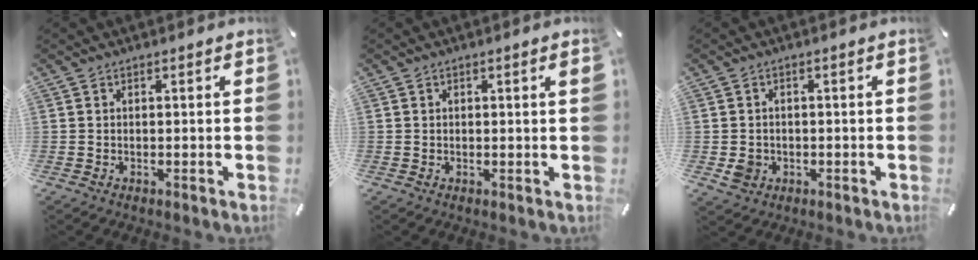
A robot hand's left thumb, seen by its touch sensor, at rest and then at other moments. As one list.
[{"total": 1.0, "force": [0.3, 0.2, 0.9], "torque": [-0.017, 0.002, 0.004]}, {"total": 3.7, "force": [-1.0, 3.3, 1.2], "torque": [-0.018, -0.002, -0.019]}]